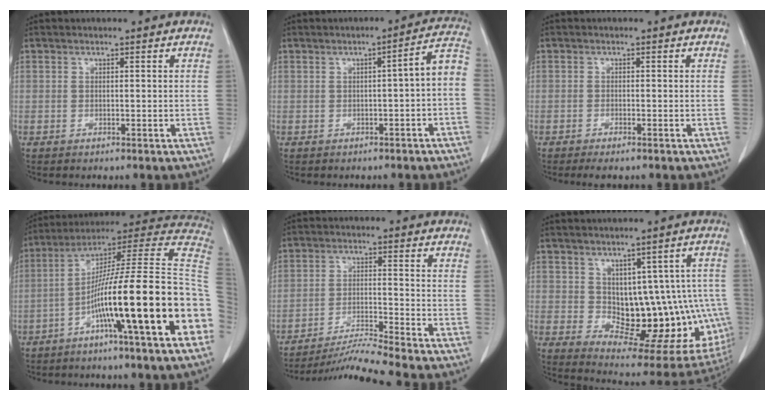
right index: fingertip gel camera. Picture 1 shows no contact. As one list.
[{"total": 5.5, "force": [-1.4, 0.7, 5.3], "torque": [-0.059, 0.023, -0.021]}, {"total": 2.3, "force": [-1.8, 0.5, 1.3], "torque": [-0.015, -0.004, -0.022]}, {"total": 24.8, "force": [-7.4, -0.2, 23.6], "torque": [-0.282, 0.016, -0.130]}, {"total": 8.2, "force": [-7.4, -3.0, 1.8], "torque": [-0.032, -0.016, -0.136]}, {"total": 16.7, "force": [-1.1, 8.8, 14.2], "torque": [-0.139, 0.015, 0.012]}]